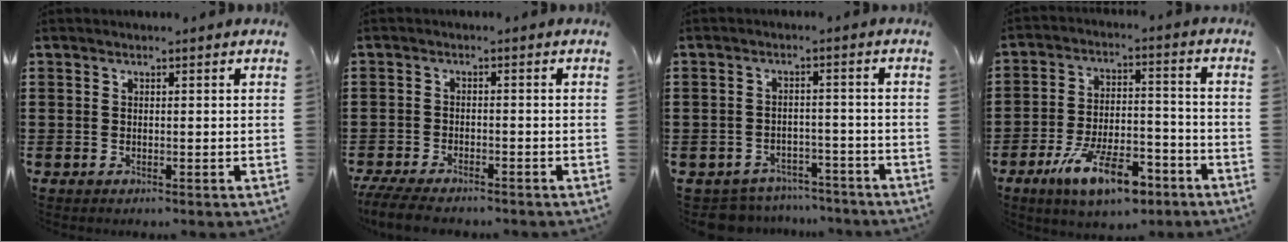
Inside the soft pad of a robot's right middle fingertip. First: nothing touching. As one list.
[{"total": 3.8, "force": [-3.5, 0.3, 1.3], "torque": [-0.038, -0.009, -0.073]}, {"total": 4.3, "force": [-4.2, 0.7, -0.1], "torque": [-0.006, 0.003, -0.088]}, {"total": 11.1, "force": [-7.2, 3.7, 7.6], "torque": [-0.145, 0.017, -0.133]}]